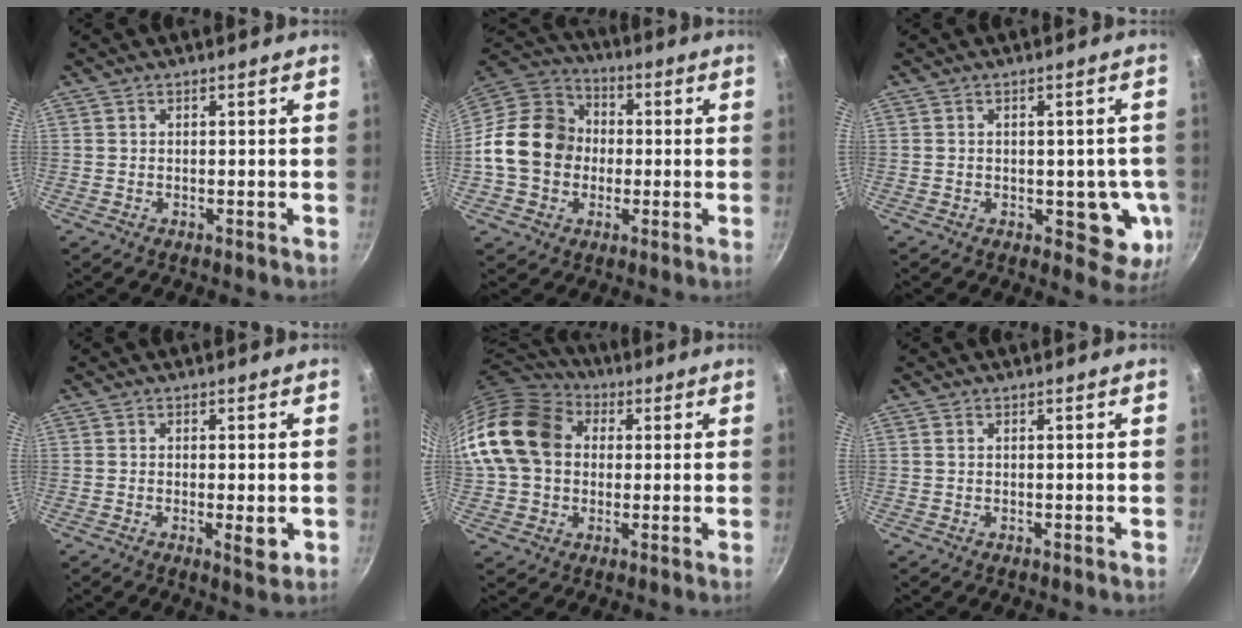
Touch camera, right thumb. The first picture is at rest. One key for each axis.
{"total": 16.8, "fx": -1.1, "fy": 14.2, "fz": 8.9, "tx": -0.135, "ty": 0.037, "tz": -0.033}
{"total": 7.9, "fx": -1.1, "fy": 4.5, "fz": 6.4, "tx": -0.042, "ty": -0.009, "tz": -0.012}
{"total": 3.8, "fx": -0.8, "fy": 1.2, "fz": 3.5, "tx": -0.056, "ty": -0.008, "tz": -0.011}
{"total": 18.5, "fx": 2.9, "fy": 14.6, "fz": 11.0, "tx": -0.195, "ty": 0.034, "tz": 0.041}
{"total": 0.7, "fx": 0.1, "fy": 0.5, "fz": 0.4, "tx": -0.005, "ty": 0.002, "tz": 0.001}